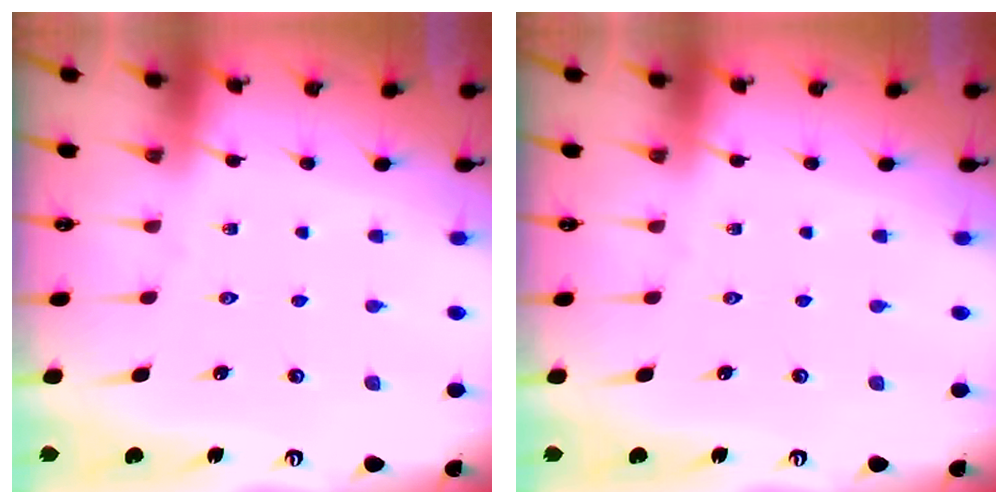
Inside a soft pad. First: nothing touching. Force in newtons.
{"total": 0.0}